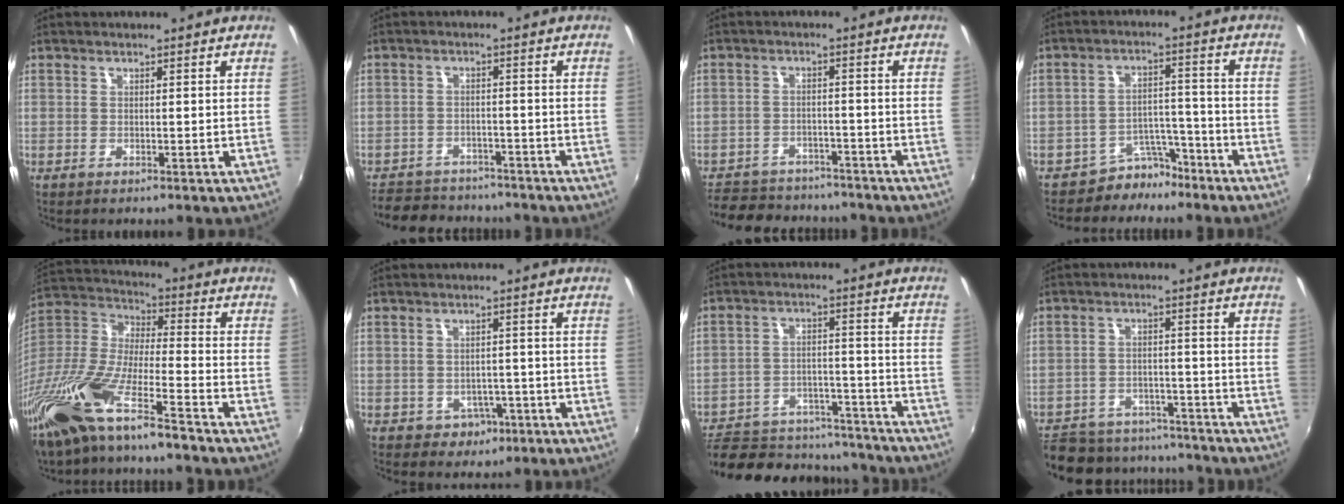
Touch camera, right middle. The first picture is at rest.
{"total": 10.6, "force": [-8.9, 5.0, 2.8], "torque": [-0.082, 0.013, -0.130]}
{"total": 14.2, "force": [-11.7, 6.7, 4.5], "torque": [-0.119, 0.014, -0.165]}
{"total": 6.4, "force": [-5.3, 3.4, 0.8], "torque": [-0.009, 0.028, -0.081]}
{"total": 20.9, "force": [-14.4, 3.8, 14.6], "torque": [-0.305, -0.037, -0.277]}
{"total": 4.2, "force": [-1.8, 3.6, 1.0], "torque": [-0.029, 0.006, -0.014]}
{"total": 21.8, "force": [-17.8, 9.5, 8.2], "torque": [-0.182, 0.012, -0.230]}
{"total": 18.4, "force": [-15.5, 7.6, 6.2], "torque": [-0.157, 0.005, -0.217]}